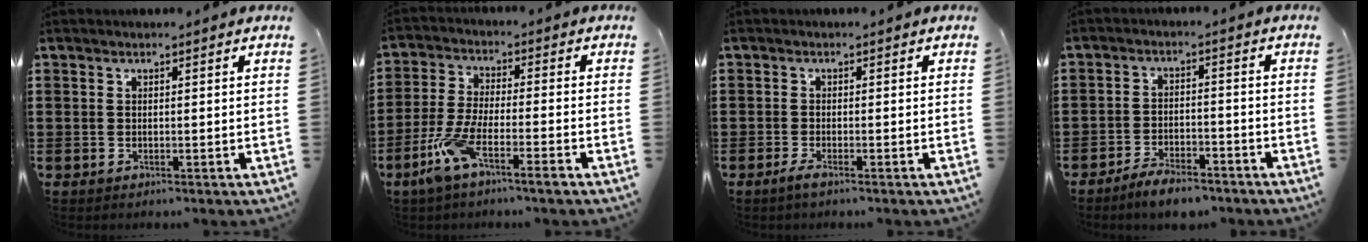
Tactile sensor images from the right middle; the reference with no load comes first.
{"total": 7.6, "force": [-4.9, 1.3, 5.6], "torque": [-0.138, -0.016, -0.099]}
{"total": 1.3, "force": [-0.9, 0.0, 1.0], "torque": [-0.026, -0.007, -0.018]}
{"total": 4.7, "force": [-4.4, 0.8, 1.5], "torque": [-0.032, 0.001, -0.087]}